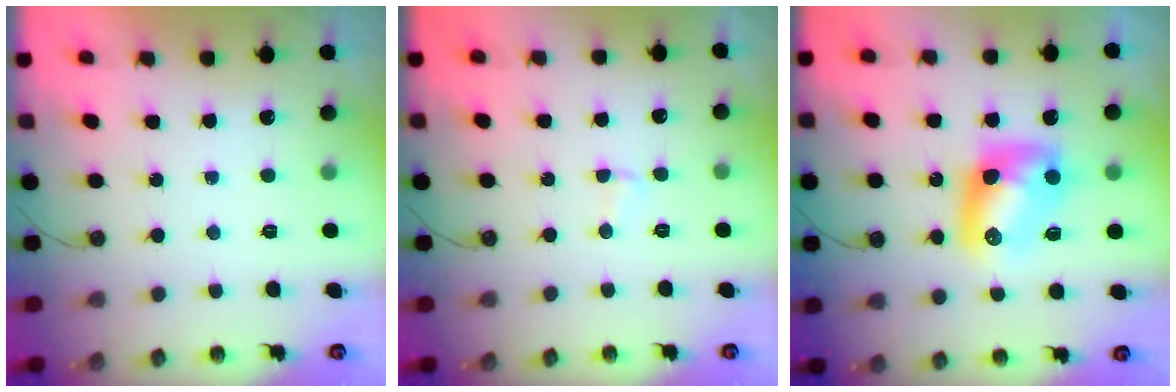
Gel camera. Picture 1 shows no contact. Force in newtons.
{"total": 2.3, "press": 2.3, "slide": 0.5}
{"total": 10.9, "press": 10.9, "slide": 0.7}